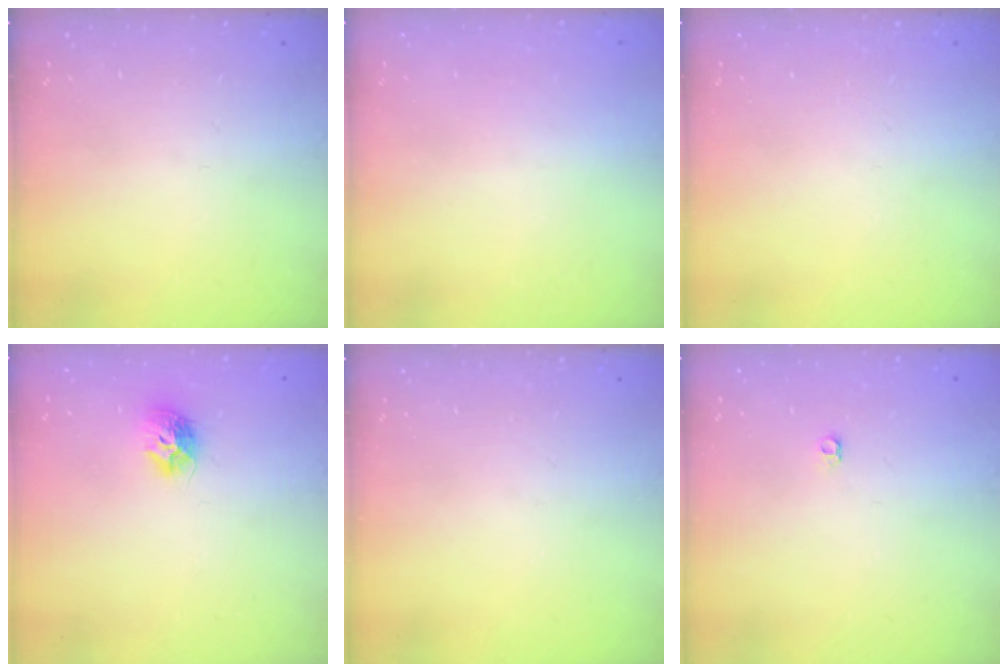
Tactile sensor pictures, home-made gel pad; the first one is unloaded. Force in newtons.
{"total": 0.9, "press": 0.9, "slide": 0.1}
{"total": 0.0}
{"total": 8.6, "press": 8.5, "slide": 0.1}
{"total": 0.0}
{"total": 3.6, "press": 3.5, "slide": 0.6}